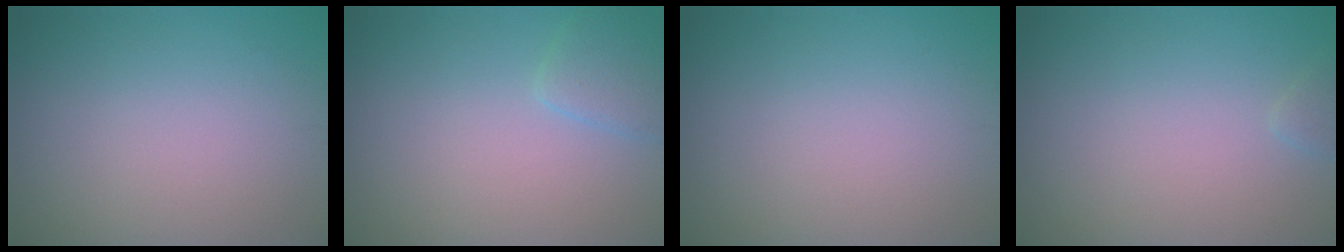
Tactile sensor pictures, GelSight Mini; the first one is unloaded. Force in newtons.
{"total": 2.0, "press": 2.0, "slide": 0.1}
{"total": 0.0}
{"total": 0.7, "press": 0.7, "slide": 0.1}